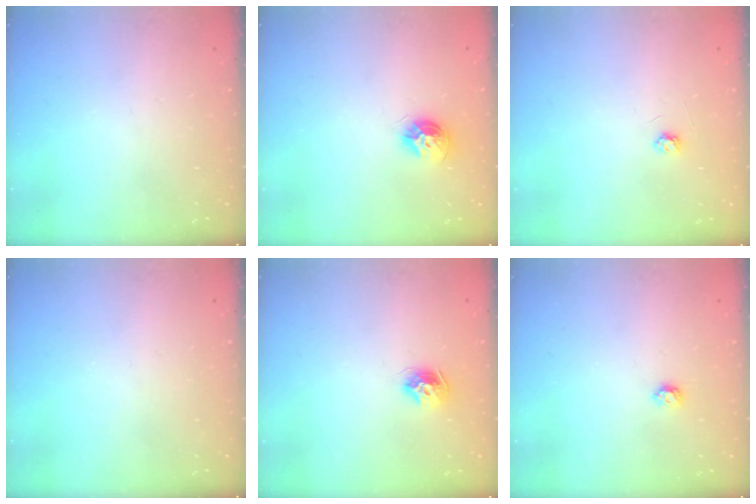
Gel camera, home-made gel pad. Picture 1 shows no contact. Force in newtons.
{"total": 8.9, "press": 8.9, "slide": 0.5}
{"total": 2.6, "press": 2.6, "slide": 0.3}
{"total": 0.0}
{"total": 8.7, "press": 8.7, "slide": 0.4}
{"total": 3.9, "press": 3.9, "slide": 0.6}